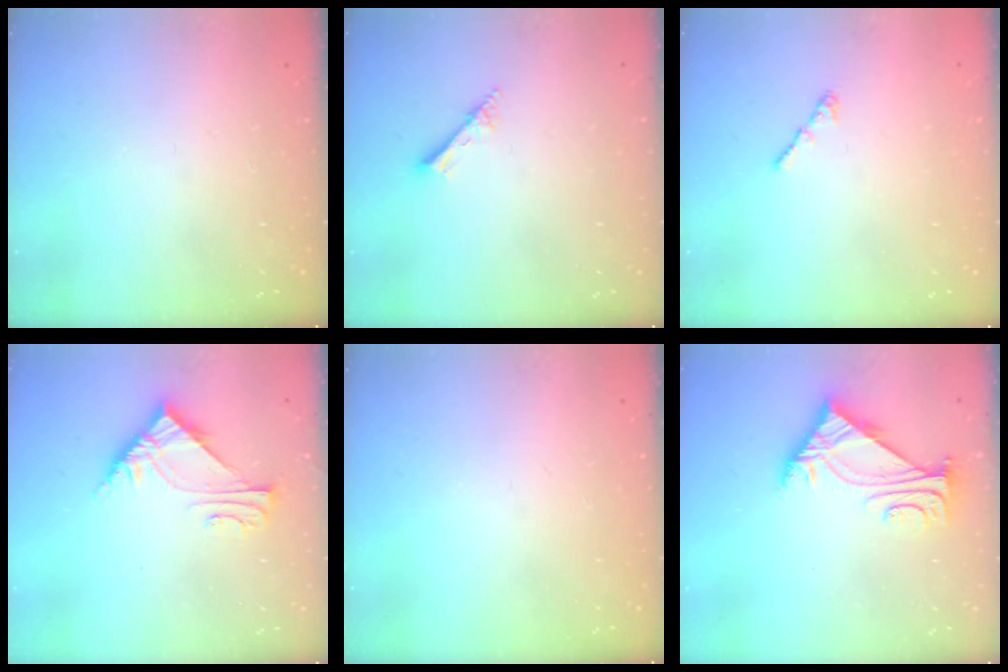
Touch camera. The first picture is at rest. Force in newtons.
{"total": 2.5, "press": 2.5, "slide": 0.2}
{"total": 1.3, "press": 1.2, "slide": 0.6}
{"total": 7.0, "press": 7.0, "slide": 0.4}
{"total": 0.0}
{"total": 5.6, "press": 5.5, "slide": 1.0}